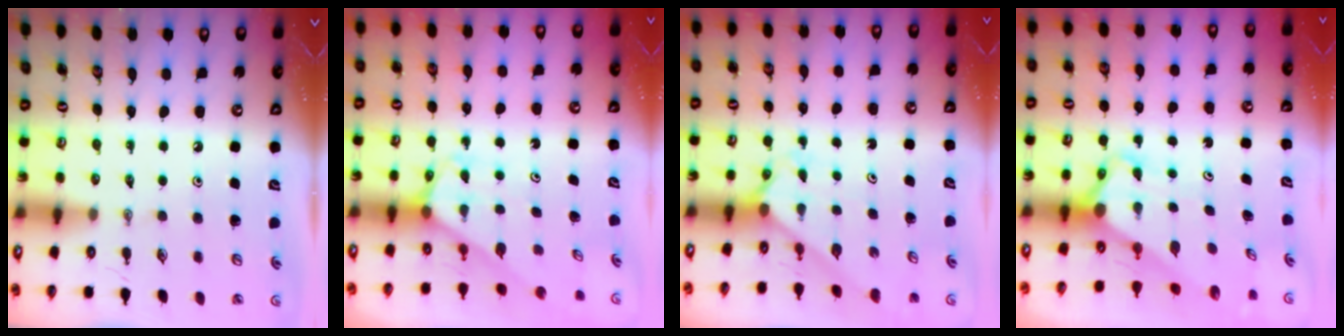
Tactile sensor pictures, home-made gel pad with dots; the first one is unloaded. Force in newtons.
{"total": 2.5, "press": 2.5, "slide": 0.1}
{"total": 1.9, "press": 1.9, "slide": 0.2}
{"total": 3.6, "press": 3.6, "slide": 0.2}